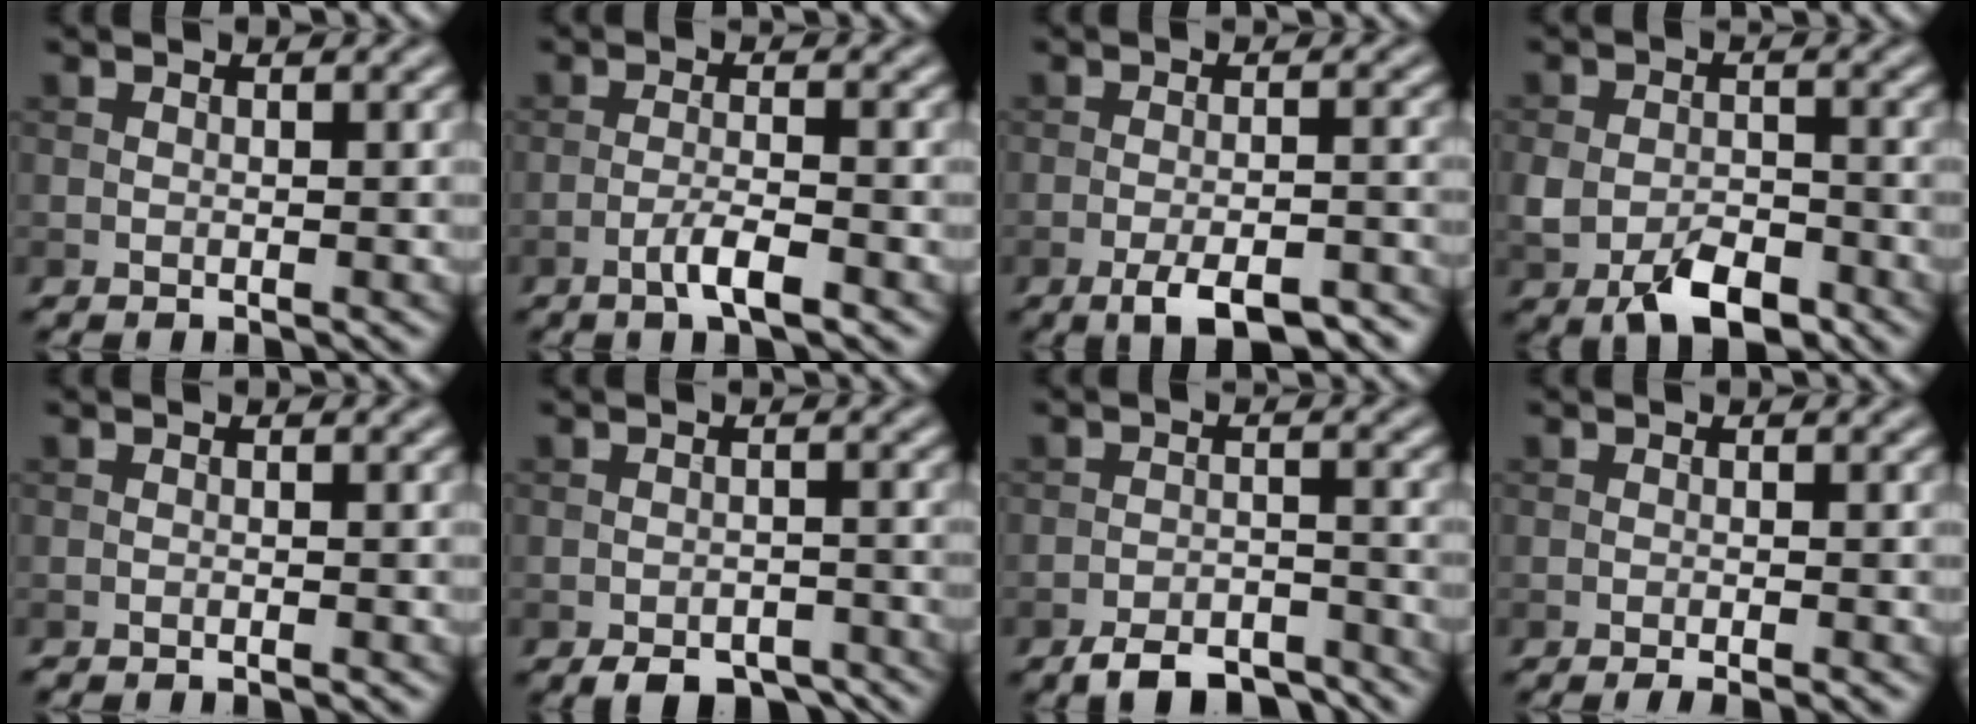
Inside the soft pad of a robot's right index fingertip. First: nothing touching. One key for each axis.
{"total": 2.8, "fx": -1.6, "fy": 0.4, "fz": 2.3, "tx": -0.043, "ty": 0.007, "tz": -0.035}
{"total": 6.2, "fx": -4.2, "fy": 1.8, "fz": 4.2, "tx": -0.069, "ty": -0.003, "tz": -0.061}
{"total": 5.9, "fx": -3.0, "fy": 3.4, "fz": 3.8, "tx": -0.070, "ty": -0.008, "tz": -0.059}
{"total": 0.7, "fx": -0.7, "fy": 0.0, "fz": 0.2, "tx": 0.000, "ty": -0.001, "tz": -0.014}
{"total": 4.5, "fx": -3.6, "fy": 1.9, "fz": 2.0, "tx": -0.023, "ty": -0.005, "tz": -0.053}
{"total": 5.6, "fx": -4.7, "fy": 2.0, "fz": 2.4, "tx": -0.031, "ty": -0.004, "tz": -0.081}
{"total": 1.9, "fx": -1.1, "fy": 0.3, "fz": 1.5, "tx": -0.017, "ty": 0.001, "tz": -0.021}